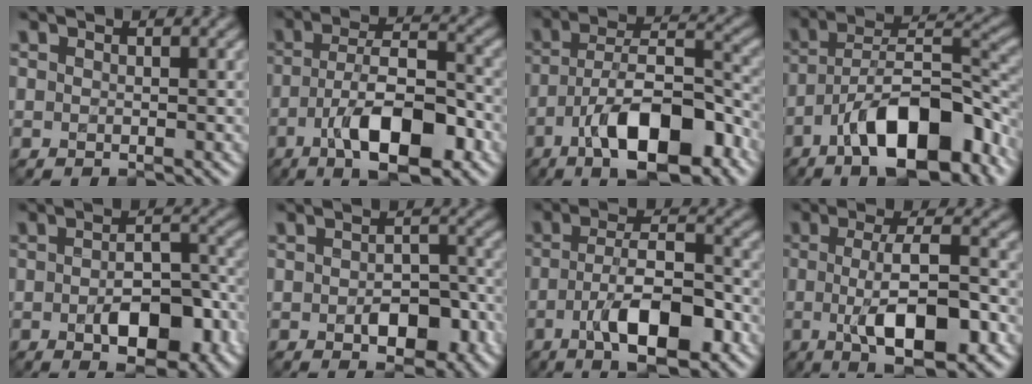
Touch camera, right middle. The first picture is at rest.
{"total": 9.1, "force": [-3.8, 3.4, 7.6], "torque": [-0.131, 0.011, -0.068]}
{"total": 10.8, "force": [-5.3, 4.2, 8.5], "torque": [-0.137, 0.009, -0.092]}
{"total": 11.6, "force": [-6.4, 4.4, 8.7], "torque": [-0.131, 0.010, -0.116]}
{"total": 7.1, "force": [-2.2, 3.5, 5.8], "torque": [-0.090, -0.002, -0.031]}
{"total": 4.8, "force": [-1.4, 2.8, 3.6], "torque": [-0.050, 0.000, -0.019]}
{"total": 8.3, "force": [-3.1, 3.0, 7.1], "torque": [-0.123, 0.009, -0.056]}
{"total": 8.2, "force": [-1.3, 2.4, 7.7], "torque": [-0.127, -0.001, -0.025]}